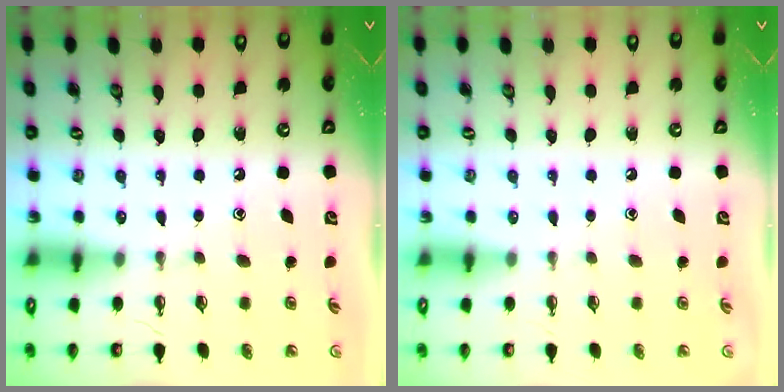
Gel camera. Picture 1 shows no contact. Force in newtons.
{"total": 0.0}